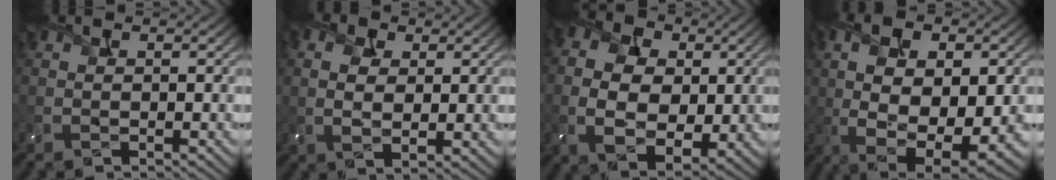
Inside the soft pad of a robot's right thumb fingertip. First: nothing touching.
{"total": 4.7, "force": [1.4, 2.6, 3.6], "torque": [-0.081, -0.001, 0.023]}
{"total": 10.6, "force": [0.6, 7.5, 7.5], "torque": [-0.186, -0.002, 0.018]}
{"total": 14.4, "force": [-1.1, 7.4, 12.3], "torque": [-0.208, -0.014, -0.003]}